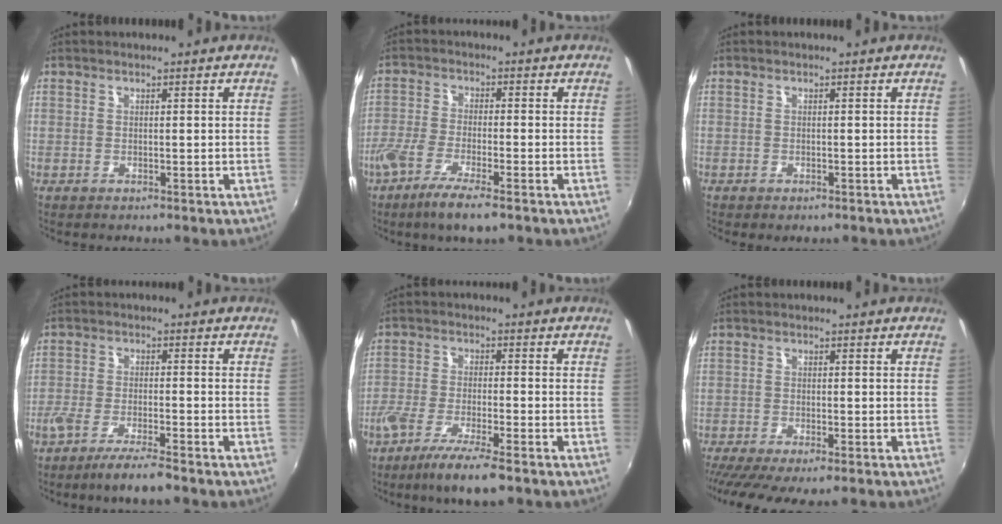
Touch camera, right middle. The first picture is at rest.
{"total": 7.5, "force": [-4.9, 1.3, 5.6], "torque": [-0.129, -0.016, -0.098]}
{"total": 0.9, "force": [-0.7, 0.3, 0.5], "torque": [-0.011, -0.004, -0.010]}
{"total": 7.0, "force": [-5.6, 0.3, 4.2], "torque": [-0.095, -0.019, -0.101]}
{"total": 9.3, "force": [-6.5, 1.2, 6.6], "torque": [-0.145, -0.023, -0.121]}
{"total": 7.9, "force": [-6.2, 1.0, 4.8], "torque": [-0.108, -0.038, -0.101]}